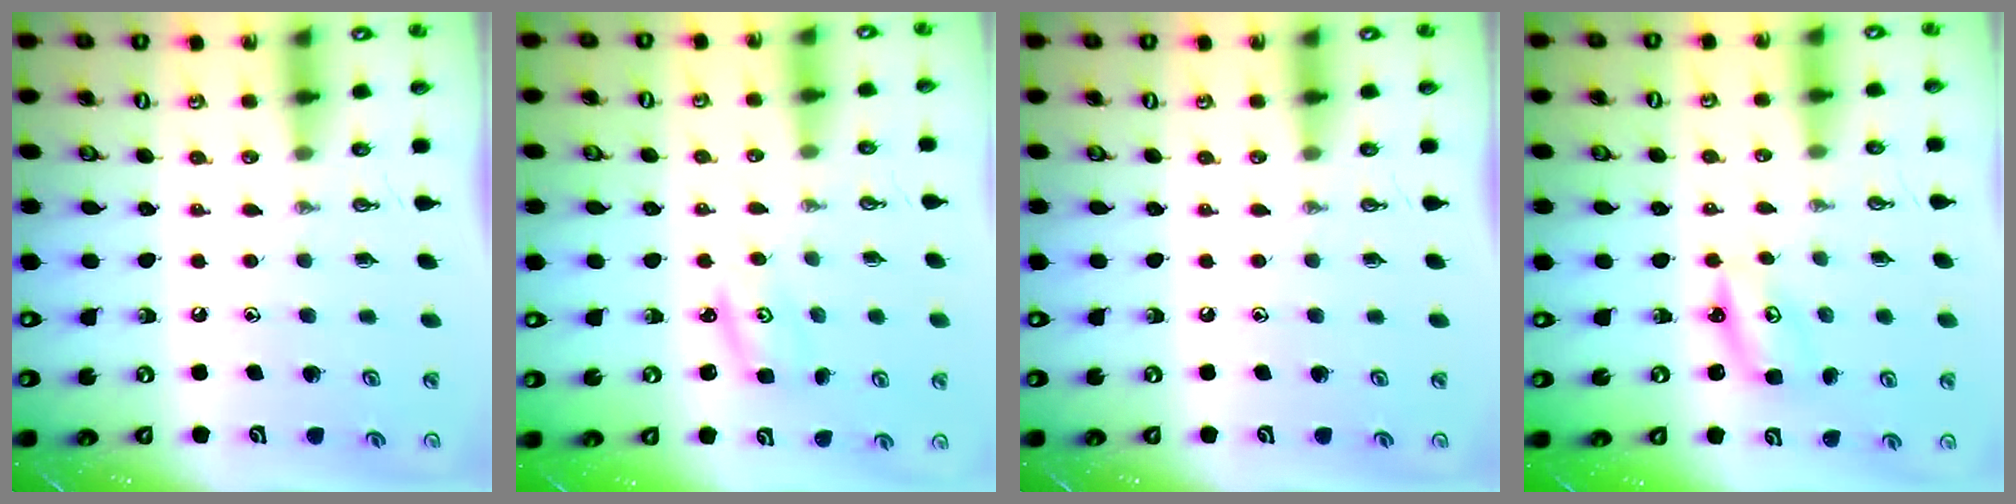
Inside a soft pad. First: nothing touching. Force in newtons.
{"total": 1.8, "press": 1.8, "slide": 0.1}
{"total": 0.0}
{"total": 3.3, "press": 3.3, "slide": 0.3}